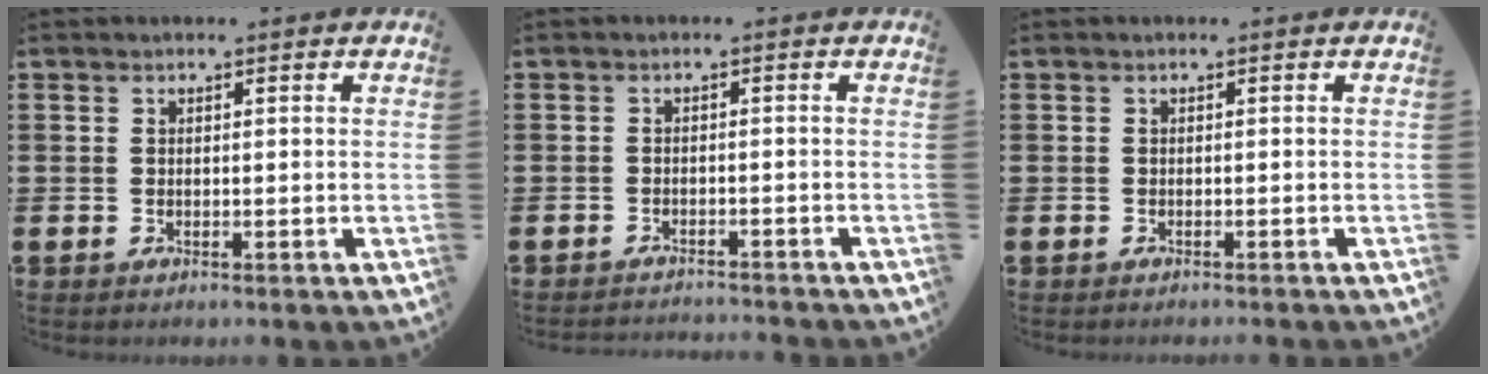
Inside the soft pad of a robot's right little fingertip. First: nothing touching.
{"total": 1.3, "force": [-1.3, -0.1, -0.1], "torque": [-0.002, 0.004, -0.028]}
{"total": 0.0}